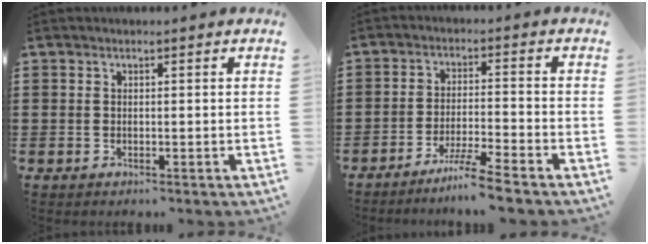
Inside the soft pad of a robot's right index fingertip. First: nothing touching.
{"total": 5.6, "force": [-4.8, -0.7, 2.8], "torque": [-0.059, -0.015, -0.093]}